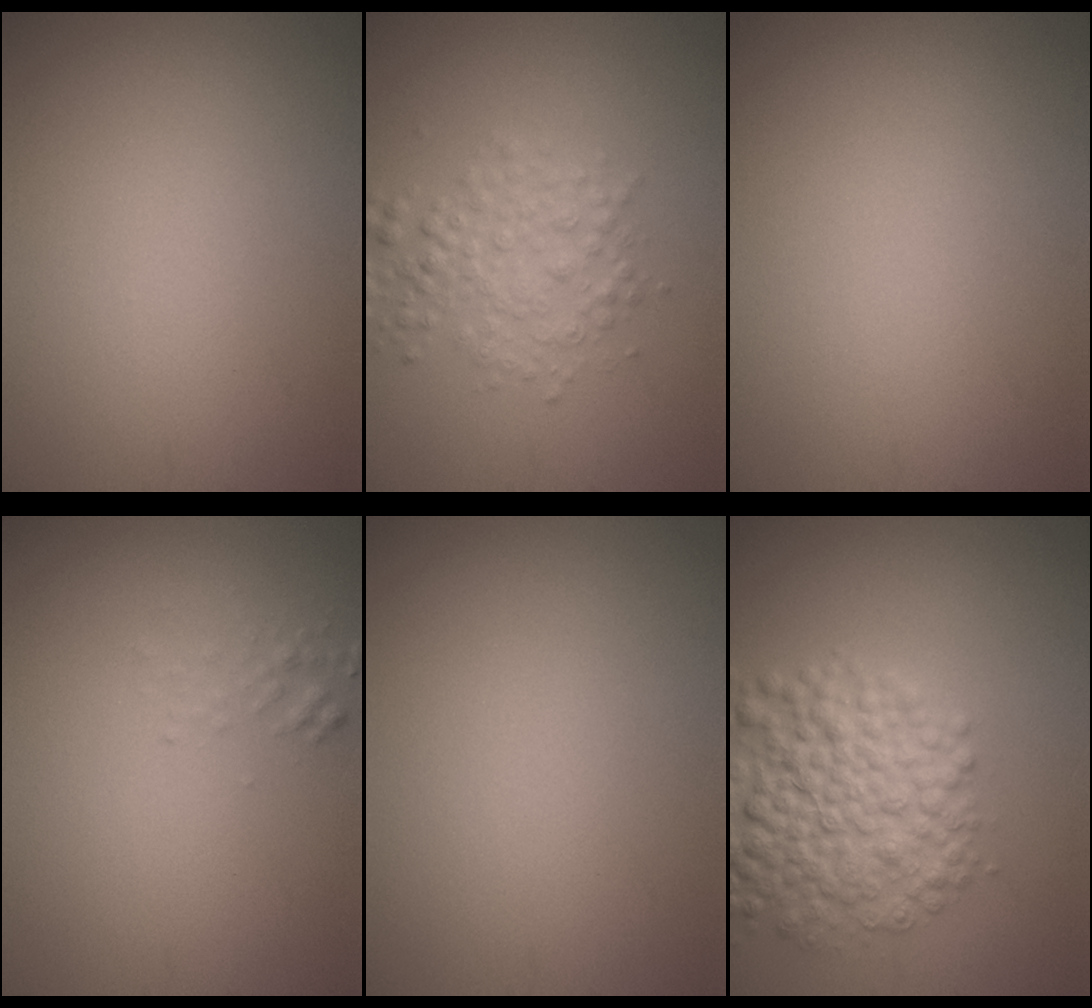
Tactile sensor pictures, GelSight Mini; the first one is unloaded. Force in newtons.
{"total": 3.2, "press": 3.2, "slide": 0.1}
{"total": 0.0}
{"total": 1.0, "press": 1.0, "slide": 0.0}
{"total": 0.0}
{"total": 7.5, "press": 7.5, "slide": 0.3}